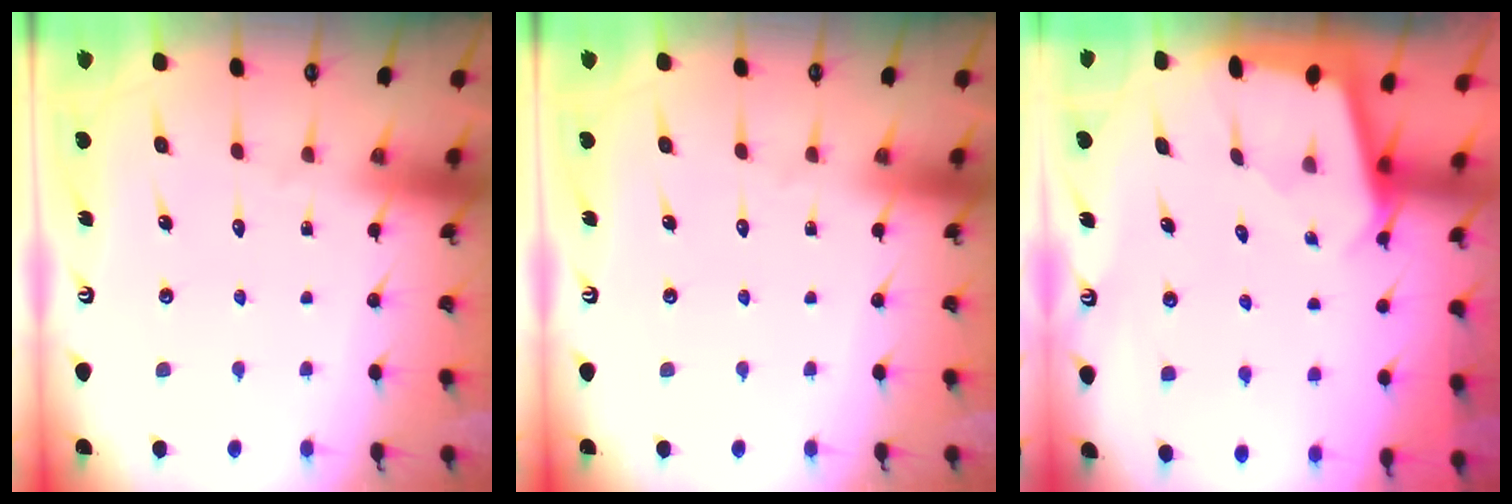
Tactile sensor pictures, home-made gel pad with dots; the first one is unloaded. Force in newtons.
{"total": 0.0}
{"total": 1.7, "press": 1.7, "slide": 0.0}